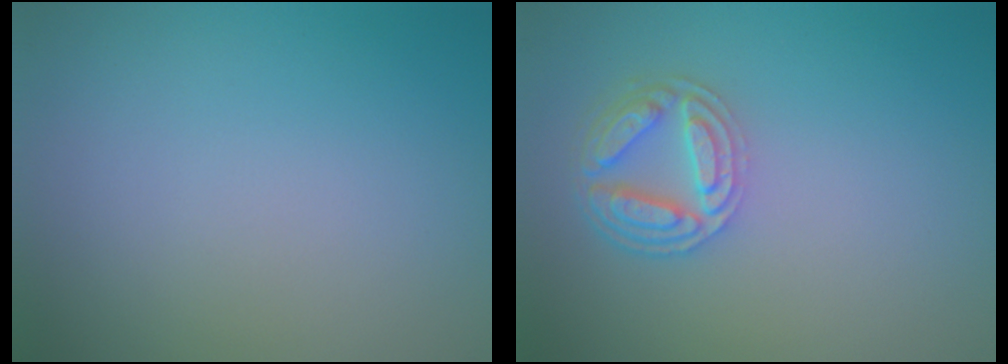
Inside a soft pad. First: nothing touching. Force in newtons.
{"total": 4.3, "press": 3.5, "slide": 2.5}